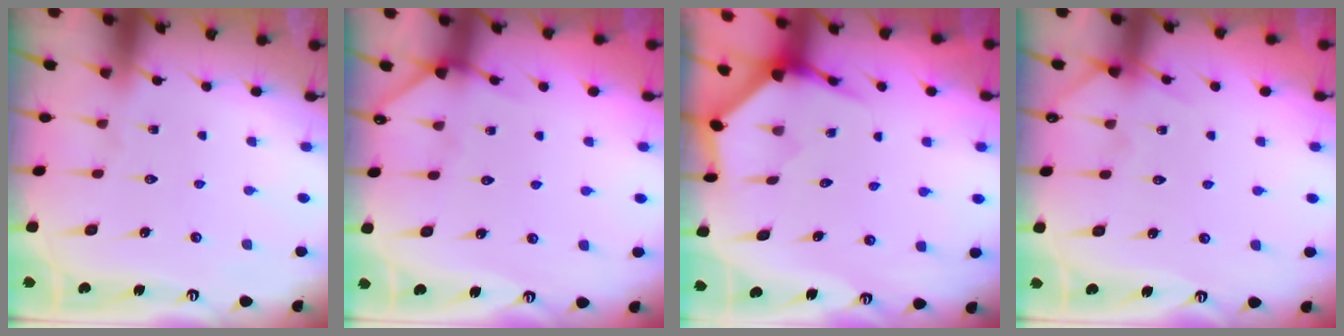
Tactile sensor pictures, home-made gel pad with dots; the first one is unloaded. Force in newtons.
{"total": 3.7, "press": 3.7, "slide": 0.5}
{"total": 4.0, "press": 3.9, "slide": 0.5}
{"total": 4.1, "press": 4.1, "slide": 0.5}